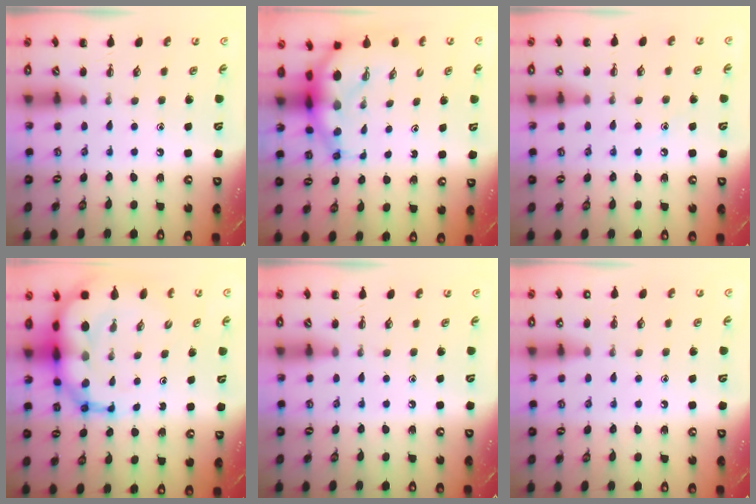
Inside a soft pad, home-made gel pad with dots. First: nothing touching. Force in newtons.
{"total": 6.4, "press": 6.2, "slide": 1.8}
{"total": 6.7, "press": 6.5, "slide": 1.5}
{"total": 15.9, "press": 15.3, "slide": 4.4}
{"total": 0.0}
{"total": 1.8, "press": 1.8, "slide": 0.3}